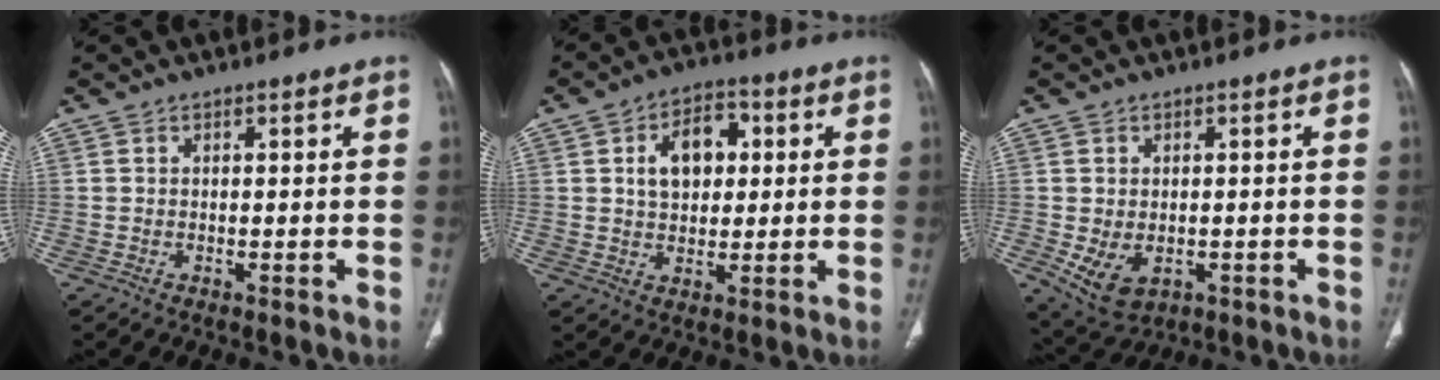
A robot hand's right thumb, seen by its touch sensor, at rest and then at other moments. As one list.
[{"total": 9.5, "force": [2.1, 6.5, 6.7], "torque": [-0.079, 0.007, 0.032]}, {"total": 6.9, "force": [-1.5, 4.7, 4.8], "torque": [-0.082, -0.004, -0.006]}]